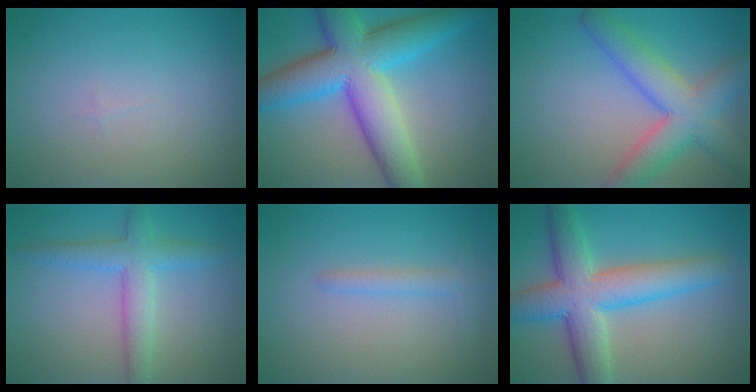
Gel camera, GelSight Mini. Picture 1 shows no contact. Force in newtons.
{"total": 11.5, "press": 11.5, "slide": 0.2}
{"total": 6.8, "press": 6.8, "slide": 0.3}
{"total": 4.0, "press": 4.0, "slide": 0.2}
{"total": 1.6, "press": 1.6, "slide": 0.1}
{"total": 8.3, "press": 8.3, "slide": 0.2}